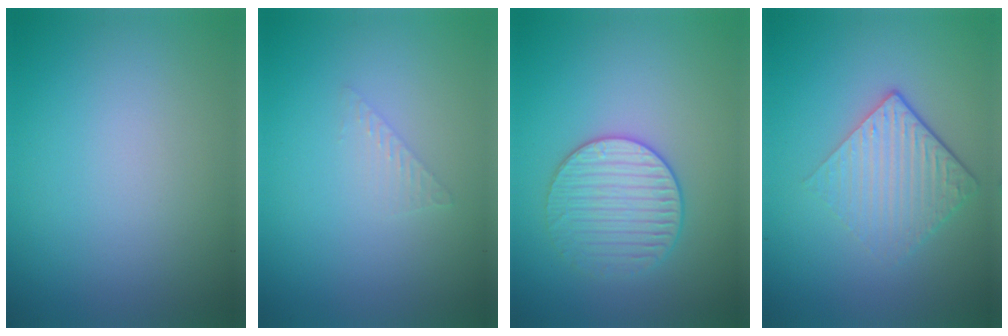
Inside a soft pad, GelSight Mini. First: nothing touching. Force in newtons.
{"total": 1.0, "press": 1.0, "slide": 0.0}
{"total": 3.2, "press": 3.2, "slide": 0.3}
{"total": 4.5, "press": 3.0, "slide": 3.3}